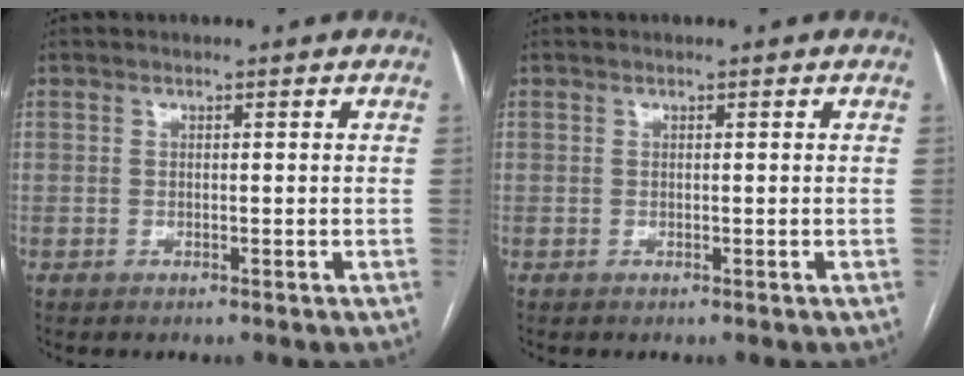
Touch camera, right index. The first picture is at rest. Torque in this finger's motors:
{"motor_torque": [0.41, 0.23, 0.11, 0.01]}